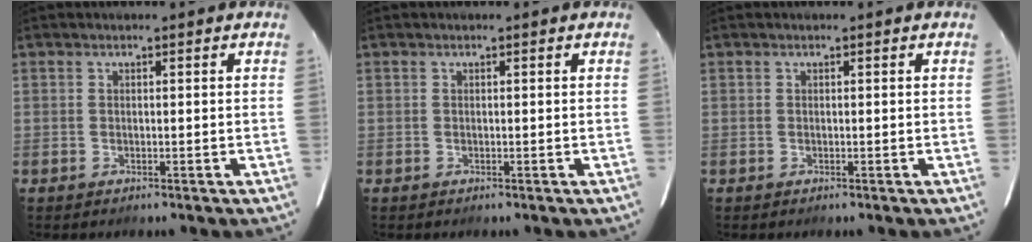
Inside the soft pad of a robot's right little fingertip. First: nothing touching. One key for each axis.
{"total": 0.0}
{"total": 0.0}